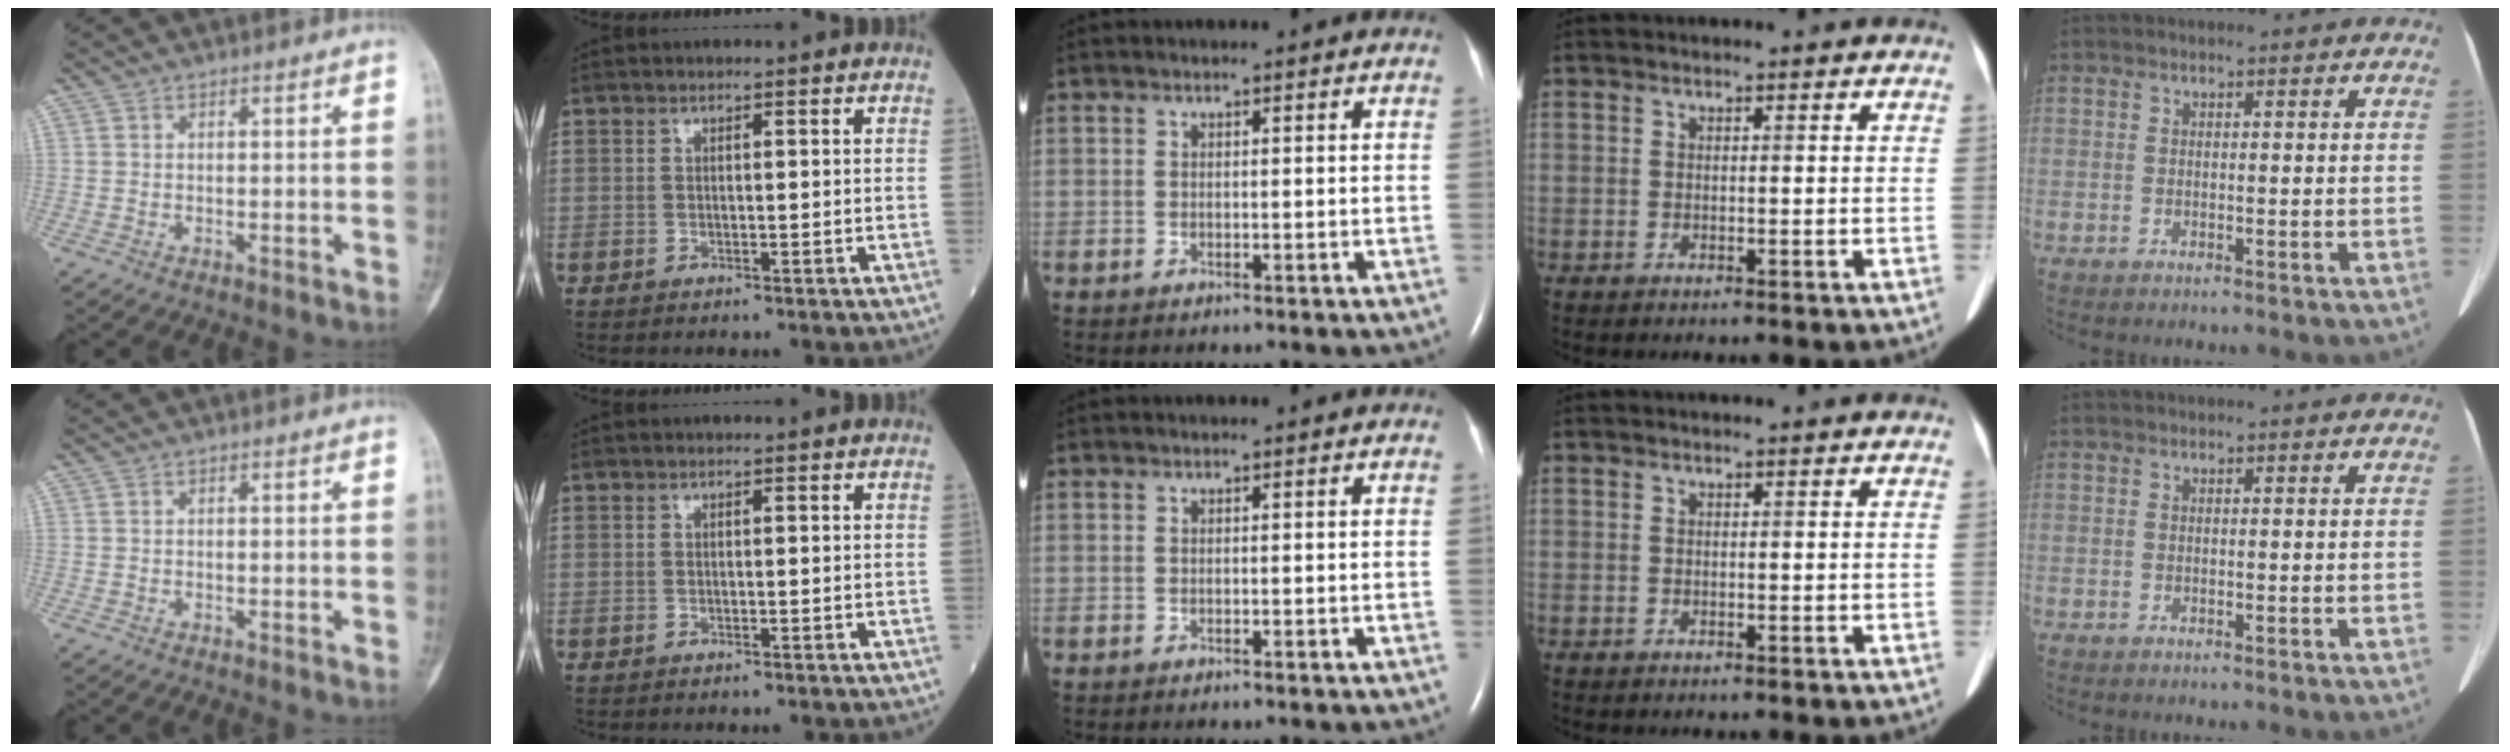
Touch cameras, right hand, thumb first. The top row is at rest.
{}